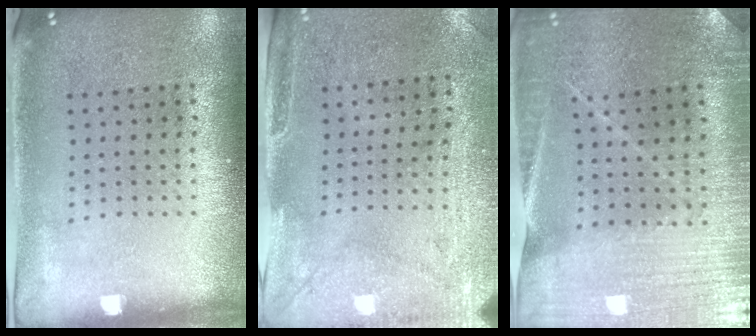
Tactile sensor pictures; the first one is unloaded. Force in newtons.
{"total": 3.0, "press": 2.4, "slide": 1.8}
{"total": 2.0, "press": 2.0, "slide": 0.1}